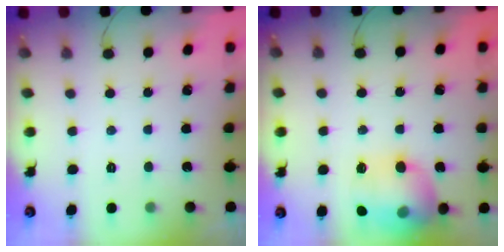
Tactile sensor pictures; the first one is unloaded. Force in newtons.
{"total": 16.5, "press": 16.5, "slide": 1.3}